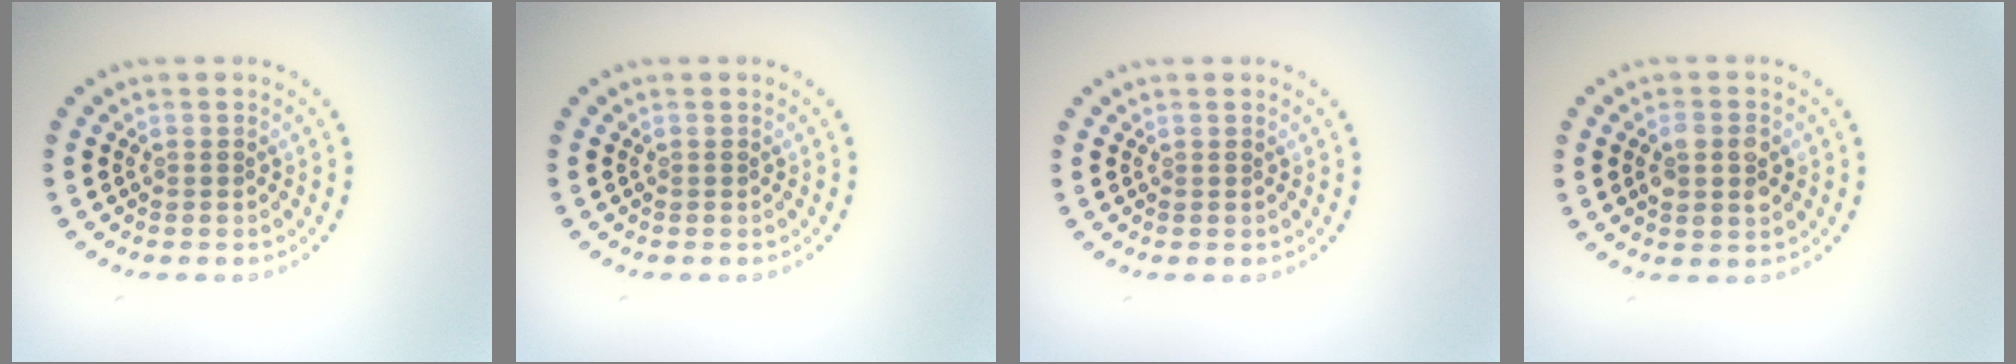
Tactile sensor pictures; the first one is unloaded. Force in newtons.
{"total": 0.0}
{"total": 0.0}
{"total": 2.9, "press": 2.8, "slide": 0.3}